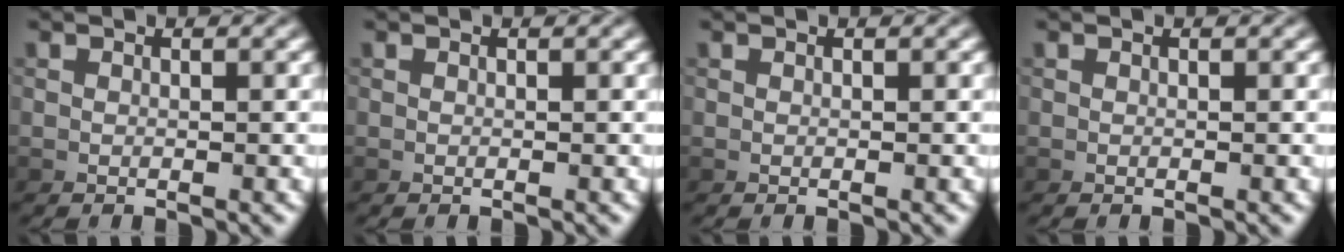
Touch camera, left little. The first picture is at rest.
{"total": 0.0}
{"total": 0.0}
{"total": 0.0}